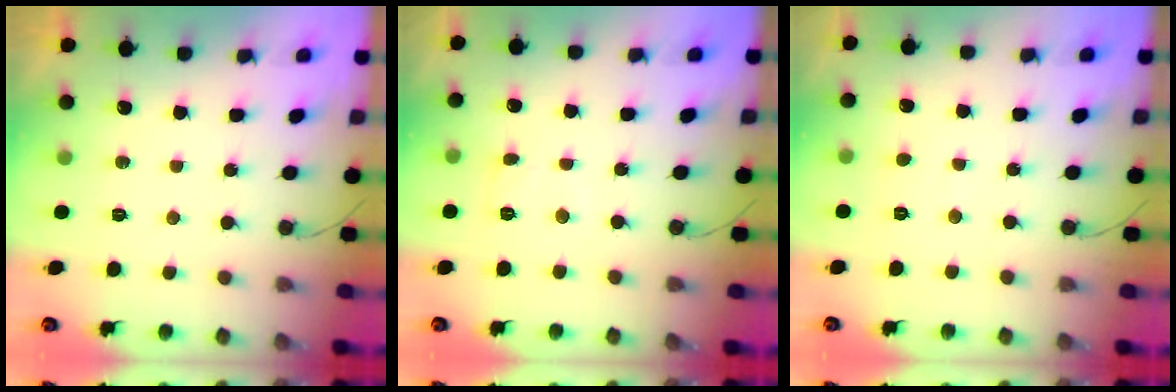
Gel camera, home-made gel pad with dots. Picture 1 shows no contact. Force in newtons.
{"total": 4.3, "press": 4.3, "slide": 0.5}
{"total": 0.7, "press": 0.7, "slide": 0.0}